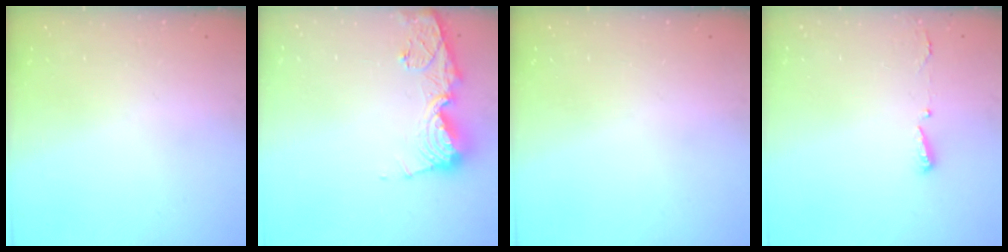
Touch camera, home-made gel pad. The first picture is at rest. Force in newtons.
{"total": 11.2, "press": 11.2, "slide": 1.3}
{"total": 0.0}
{"total": 2.9, "press": 2.8, "slide": 0.6}